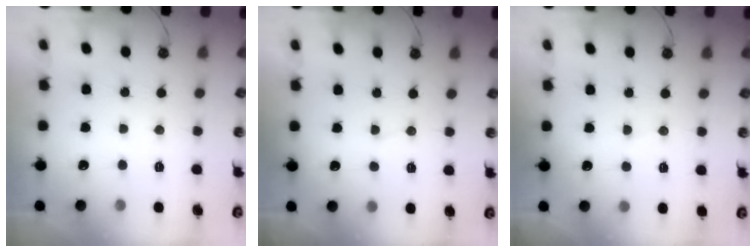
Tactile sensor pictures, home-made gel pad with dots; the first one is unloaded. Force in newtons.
{"total": 2.8, "press": 2.8, "slide": 0.2}
{"total": 2.9, "press": 2.7, "slide": 1.1}